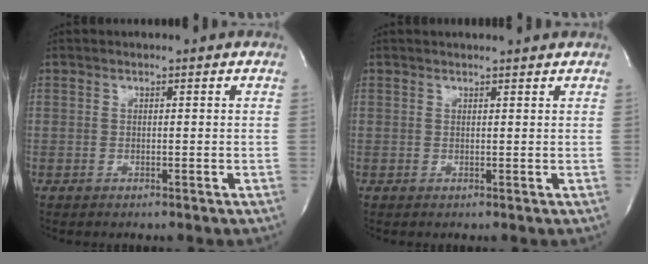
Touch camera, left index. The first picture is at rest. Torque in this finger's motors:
{"motor_torque": [0.41, -0.74, 0.05, 0.00]}